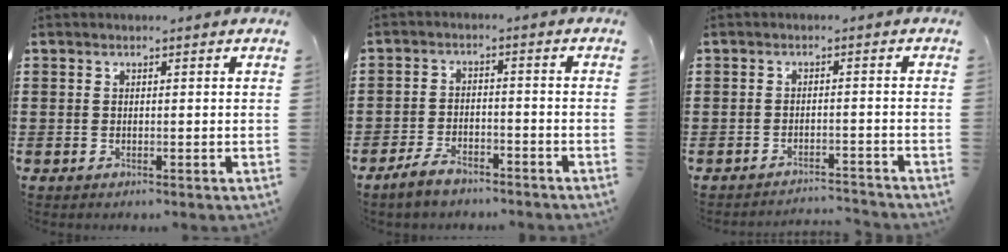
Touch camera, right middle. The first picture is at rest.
{"total": 4.1, "force": [-3.5, 1.4, 1.7], "torque": [-0.037, 0.008, -0.070]}
{"total": 2.6, "force": [-2.6, 0.0, -0.3], "torque": [-0.002, 0.001, -0.057]}